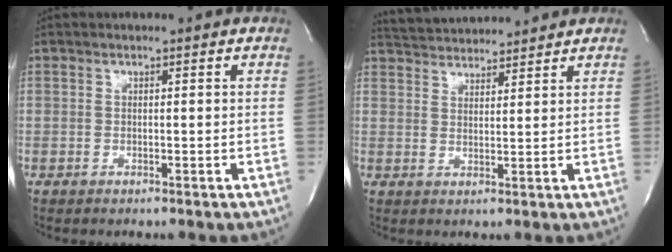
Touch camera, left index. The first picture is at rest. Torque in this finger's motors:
{"motor_torque": [-0.09, -0.18, 0.02, 0.02]}